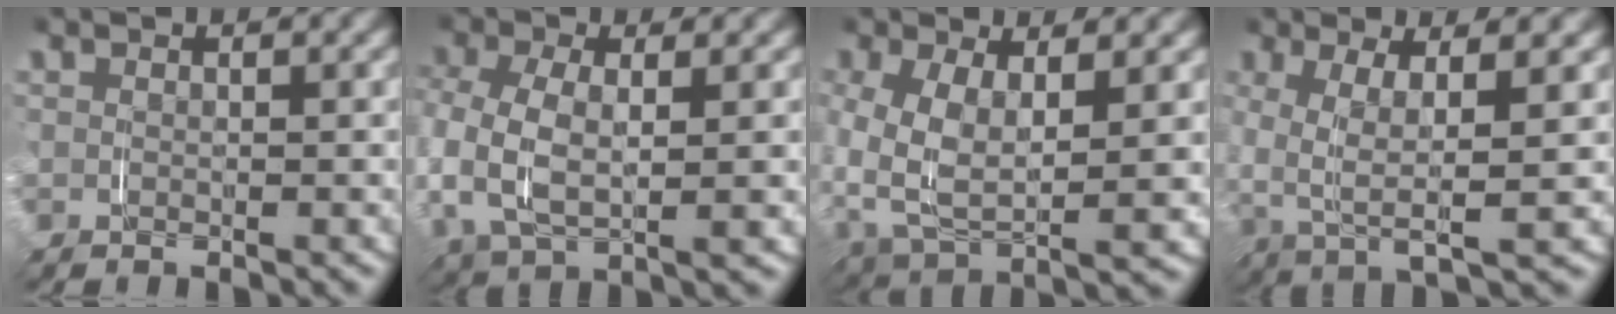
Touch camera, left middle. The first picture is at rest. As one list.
[{"total": 2.0, "force": [-0.1, 1.3, 1.6], "torque": [-0.047, -0.008, -0.002]}, {"total": 2.6, "force": [0.7, 1.3, 2.2], "torque": [-0.050, -0.020, 0.014]}, {"total": 2.8, "force": [1.5, 0.2, 2.4], "torque": [-0.036, 0.006, 0.022]}]